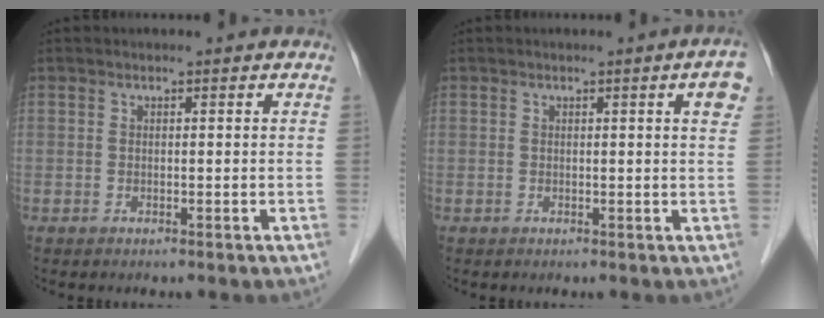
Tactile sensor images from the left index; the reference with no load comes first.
{"total": 3.0, "force": [1.2, 0.1, 2.7], "torque": [-0.027, 0.001, 0.013]}